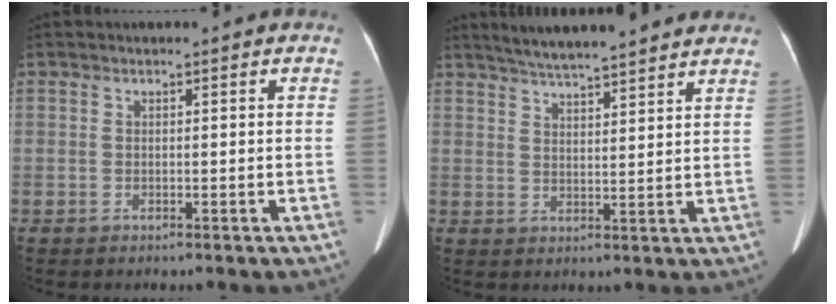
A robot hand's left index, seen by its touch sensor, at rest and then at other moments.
{"total": 12.9, "force": [11.5, 1.0, 5.7], "torque": [-0.092, 0.025, 0.161]}